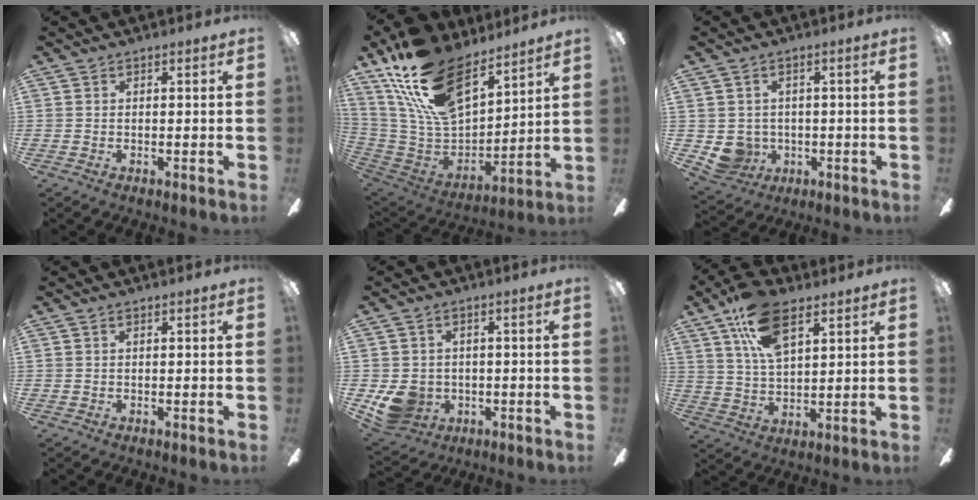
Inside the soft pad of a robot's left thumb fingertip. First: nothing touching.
{"total": 23.4, "force": [14.9, 11.6, 13.8], "torque": [-0.279, -0.085, 0.271]}
{"total": 5.4, "force": [0.2, 5.2, 1.5], "torque": [-0.061, -0.003, 0.007]}
{"total": 0.0}
{"total": 8.1, "force": [-1.7, 7.1, 3.6], "torque": [-0.092, 0.004, -0.026]}
{"total": 15.0, "force": [8.5, 7.2, 10.0], "torque": [-0.179, -0.017, 0.155]}